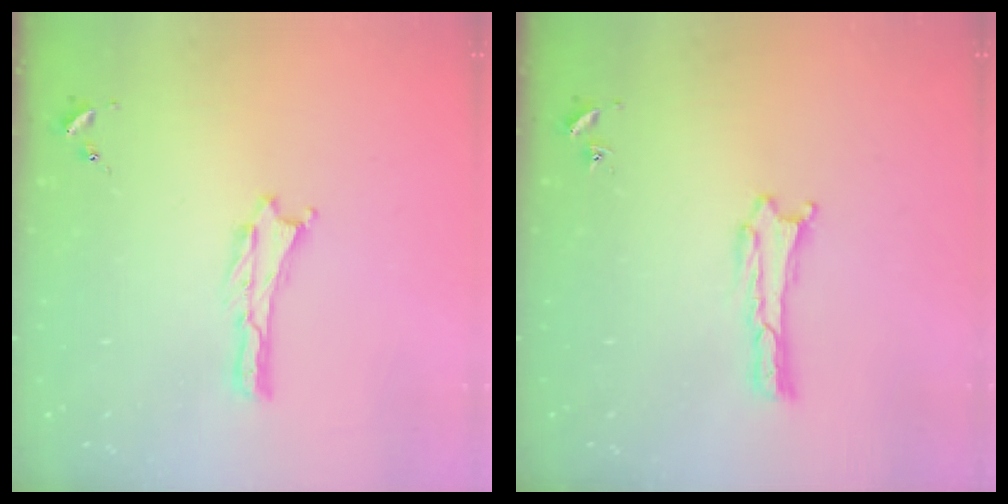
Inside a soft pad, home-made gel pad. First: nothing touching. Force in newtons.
{"total": 0.0}